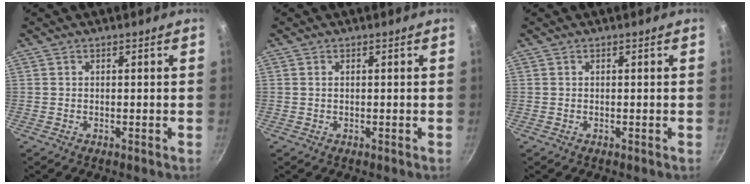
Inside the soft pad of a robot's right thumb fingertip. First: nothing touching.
{"total": 0.5, "force": [0.1, 0.3, 0.4], "torque": [-0.008, 0.001, 0.001]}
{"total": 0.0}